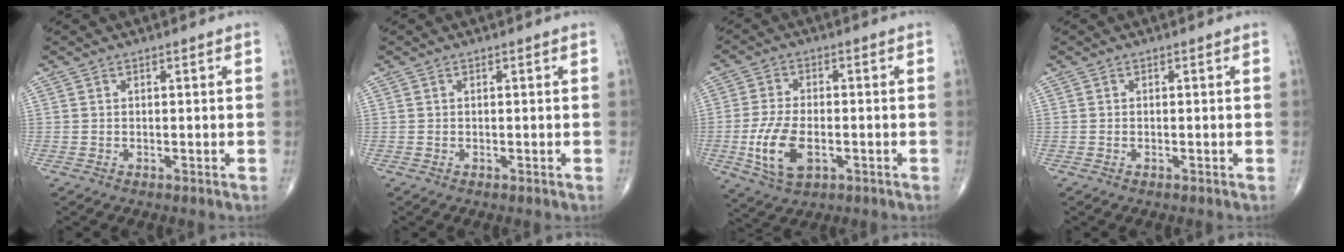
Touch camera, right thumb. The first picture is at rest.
{"total": 0.0}
{"total": 9.9, "force": [-2.6, 5.3, 8.0], "torque": [-0.158, 0.003, -0.042]}
{"total": 0.0}